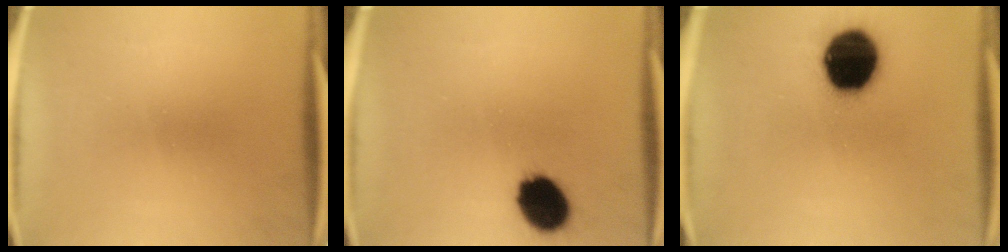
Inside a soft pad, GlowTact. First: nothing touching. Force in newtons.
{"total": 11.2}
{"total": 19.5}